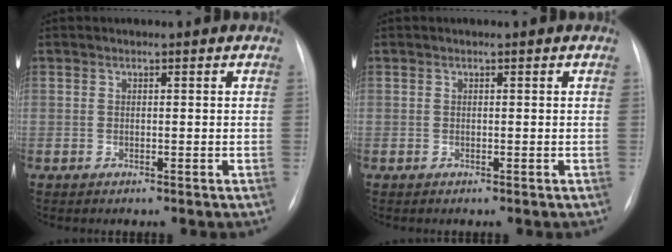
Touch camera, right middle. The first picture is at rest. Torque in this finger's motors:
{"motor_torque": [0.00, 0.00, 0.00, 0.00]}